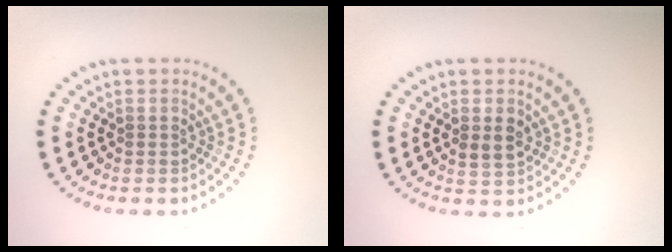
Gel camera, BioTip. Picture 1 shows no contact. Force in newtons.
{"total": 1.9, "press": 1.8, "slide": 0.7}